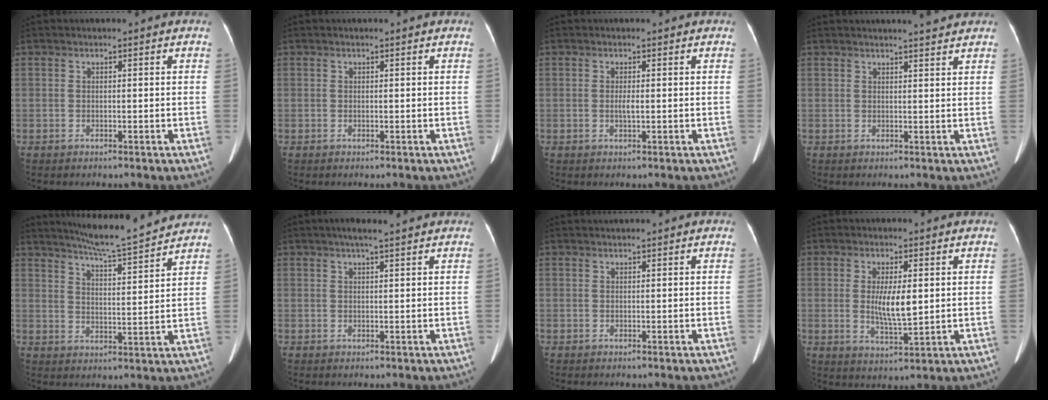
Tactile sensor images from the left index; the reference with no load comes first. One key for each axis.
{"total": 0.0}
{"total": 1.1, "fx": 0.0, "fy": 0.1, "fz": 1.1, "tx": -0.023, "ty": -0.001, "tz": 0.001}
{"total": 4.3, "fx": 4.0, "fy": 0.0, "fz": 1.6, "tx": -0.026, "ty": 0.005, "tz": 0.046}
{"total": 11.5, "fx": 10.8, "fy": -0.7, "fz": 4.0, "tx": -0.072, "ty": 0.002, "tz": 0.161}
{"total": 4.3, "fx": 3.4, "fy": 0.0, "fz": 2.6, "tx": -0.041, "ty": 0.020, "tz": 0.054}
{"total": 1.2, "fx": 1.1, "fy": -0.3, "fz": 0.4, "tx": -0.007, "ty": 0.016, "tz": 0.026}
{"total": 5.6, "fx": 0.7, "fy": 1.2, "fz": 5.5, "tx": -0.100, "ty": -0.010, "tz": 0.017}